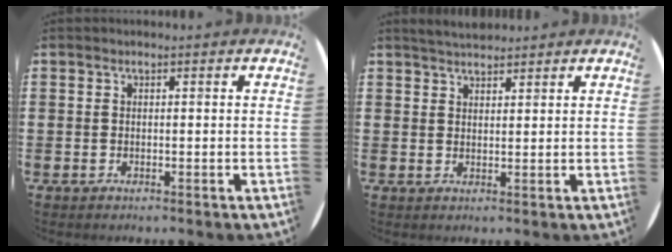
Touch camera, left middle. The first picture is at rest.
{"total": 2.7, "force": [2.6, 0.5, 0.4], "torque": [-0.013, -0.002, 0.049]}